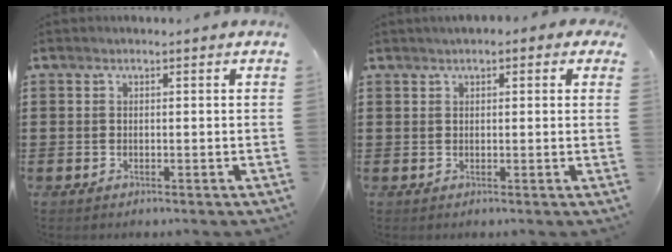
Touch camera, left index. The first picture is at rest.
{"total": 1.5, "force": [0.9, 0.7, 0.9], "torque": [-0.021, 0.008, 0.015]}